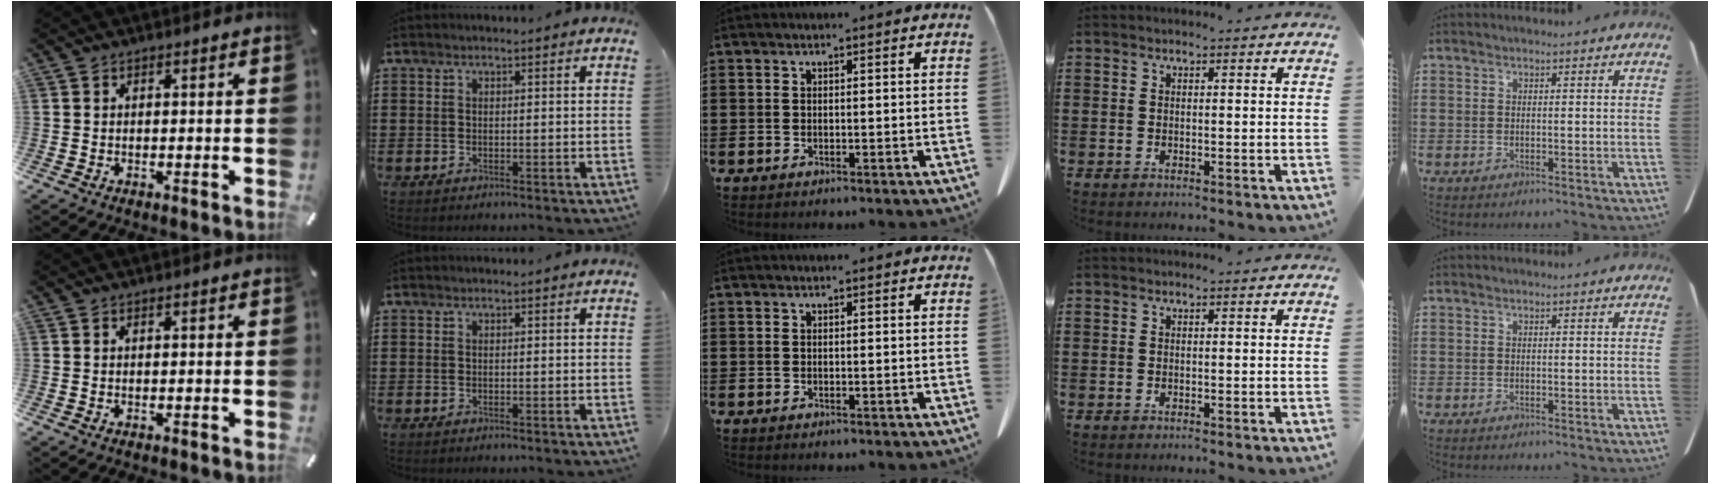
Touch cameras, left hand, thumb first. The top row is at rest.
{}